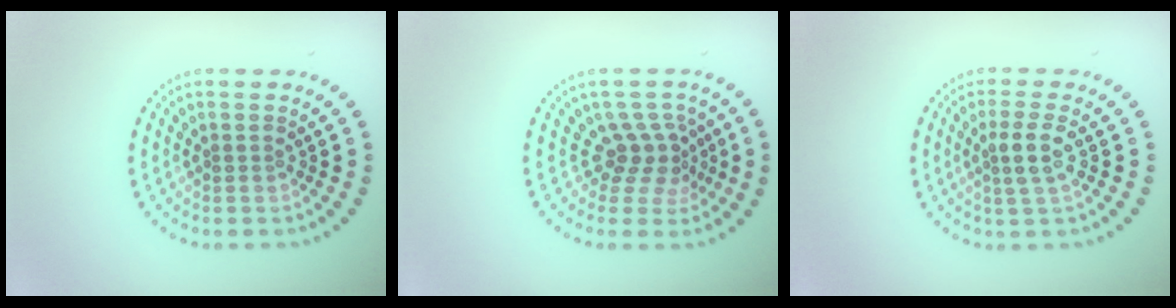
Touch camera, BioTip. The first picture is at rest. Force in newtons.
{"total": 2.8, "press": 2.0, "slide": 2.0}
{"total": 2.5, "press": 2.2, "slide": 1.2}